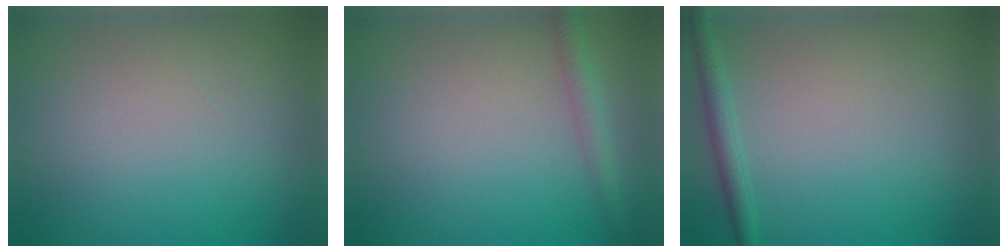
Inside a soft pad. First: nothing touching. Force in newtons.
{"total": 2.0, "press": 2.0, "slide": 0.1}
{"total": 1.8, "press": 1.8, "slide": 0.1}